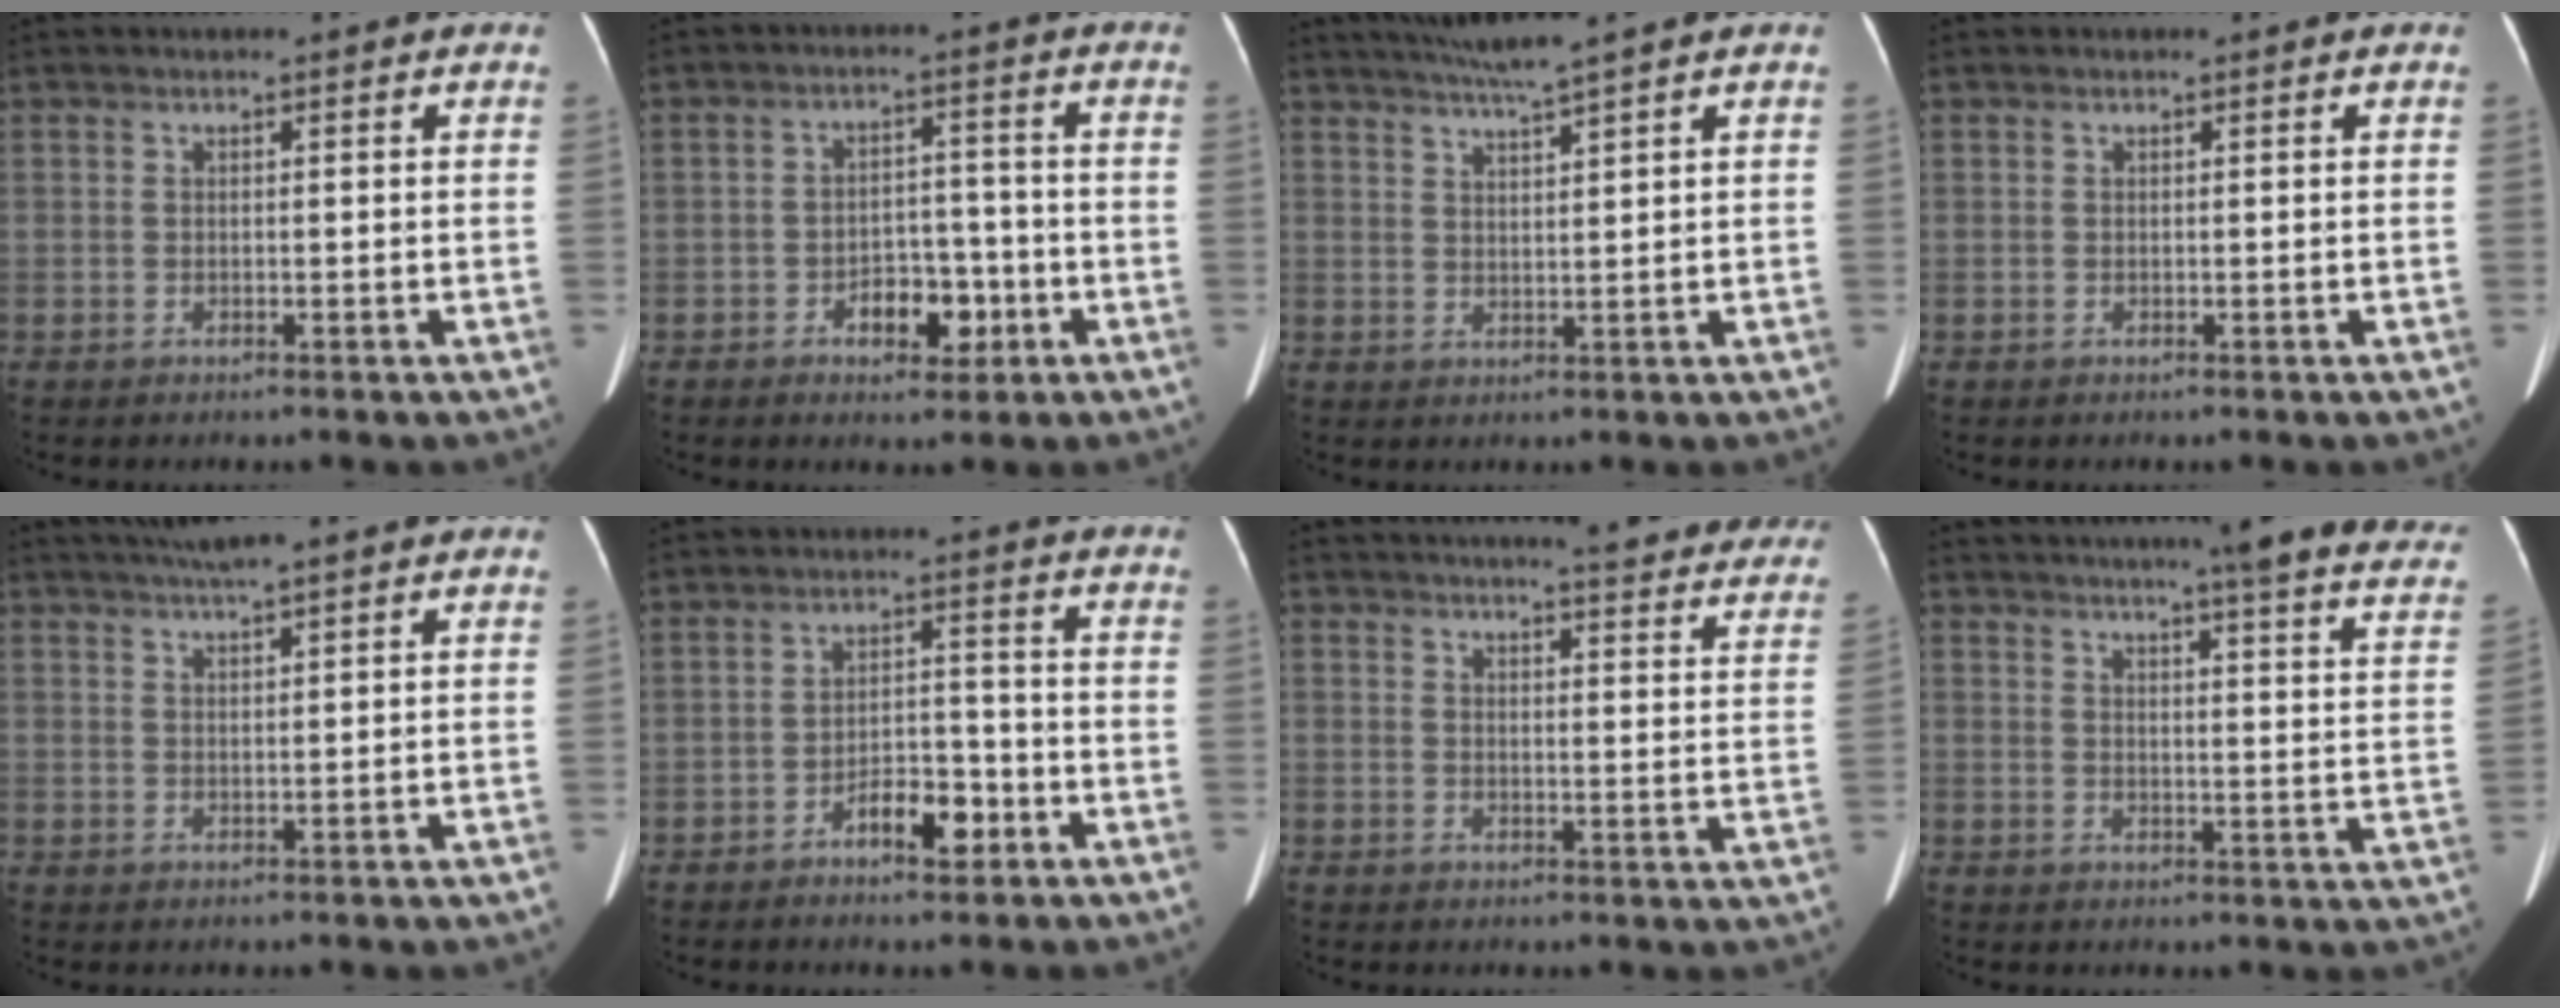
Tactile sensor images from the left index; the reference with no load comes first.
{"total": 5.9, "force": [-2.7, 3.4, 3.9], "torque": [-0.056, 0.015, -0.042]}
{"total": 4.7, "force": [3.8, -1.4, 2.3], "torque": [-0.041, 0.001, 0.075]}
{"total": 0.0}
{"total": 4.2, "force": [3.4, -0.5, 2.5], "torque": [-0.047, 0.019, 0.063]}
{"total": 5.7, "force": [-3.3, 2.3, 4.1], "torque": [-0.068, 0.013, -0.055]}
{"total": 22.9, "force": [21.0, 2.7, 8.7], "torque": [-0.100, -0.060, 0.227]}
{"total": 27.3, "force": [23.7, 1.5, 13.5], "torque": [-0.171, -0.054, 0.270]}